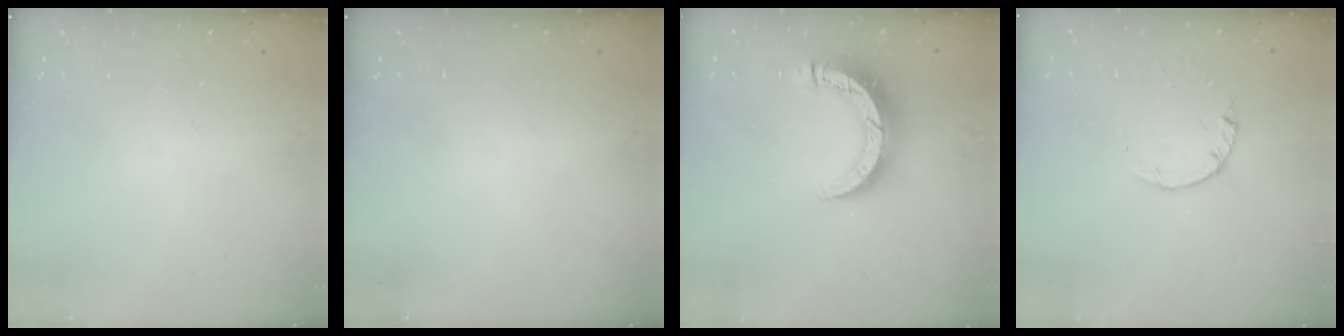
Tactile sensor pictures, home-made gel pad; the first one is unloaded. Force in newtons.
{"total": 0.0}
{"total": 10.6, "press": 10.5, "slide": 1.2}
{"total": 0.9, "press": 0.8, "slide": 0.2}